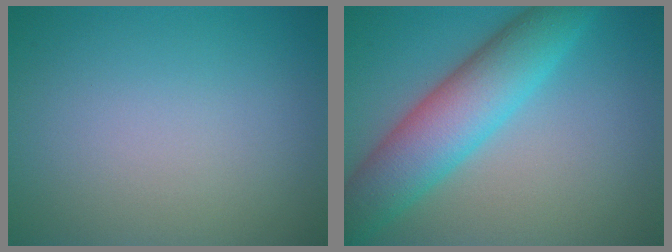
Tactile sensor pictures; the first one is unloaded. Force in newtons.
{"total": 7.6, "press": 7.6, "slide": 0.2}